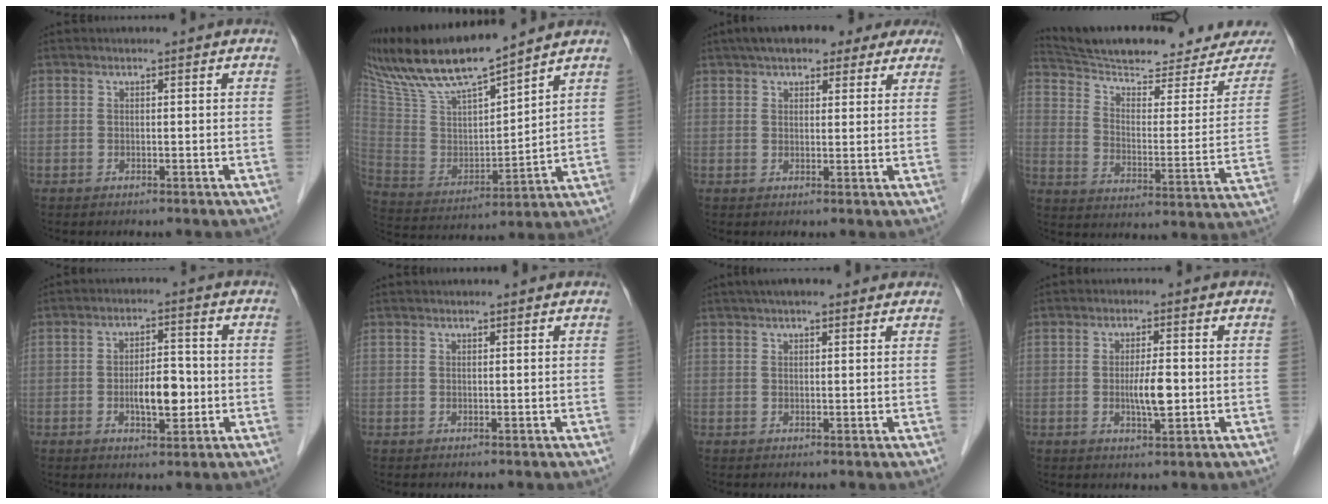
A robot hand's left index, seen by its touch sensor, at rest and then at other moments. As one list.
[{"total": 17.0, "force": [14.8, 1.3, 8.3], "torque": [-0.166, 0.002, 0.286]}, {"total": 12.2, "force": [9.5, 4.8, 6.1], "torque": [-0.072, 0.043, 0.123]}, {"total": 23.1, "force": [21.4, 3.9, 7.7], "torque": [-0.112, -0.043, 0.292]}, {"total": 5.6, "force": [-1.1, 2.1, 5.1], "torque": [-0.088, 0.003, -0.016]}, {"total": 2.0, "force": [1.9, 0.2, 0.6], "torque": [-0.010, 0.022, 0.025]}, {"total": 7.1, "force": [5.7, 1.8, 3.7], "torque": [-0.053, 0.036, 0.082]}, {"total": 3.8, "force": [-0.3, 0.6, 3.7], "torque": [-0.069, -0.004, -0.004]}]